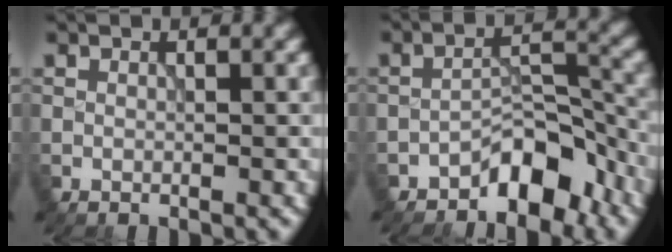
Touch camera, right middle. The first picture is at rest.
{"total": 4.9, "force": [-3.6, 1.9, 2.6], "torque": [-0.025, 0.013, -0.061]}